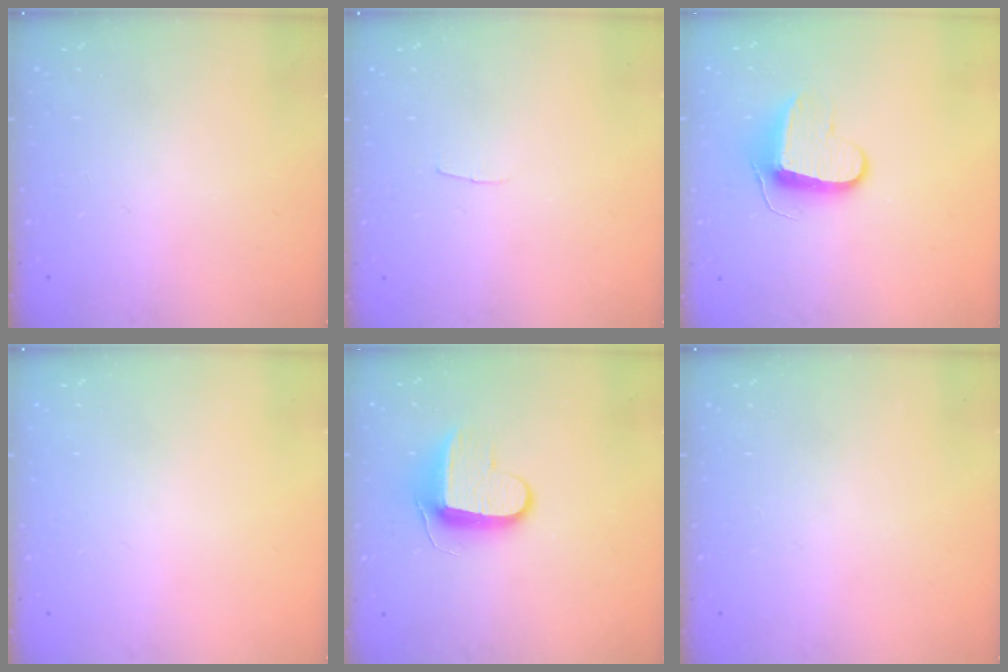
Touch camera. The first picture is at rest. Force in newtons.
{"total": 2.0, "press": 2.0, "slide": 0.2}
{"total": 9.5, "press": 9.5, "slide": 0.7}
{"total": 0.0}
{"total": 9.2, "press": 9.2, "slide": 0.9}
{"total": 0.0}